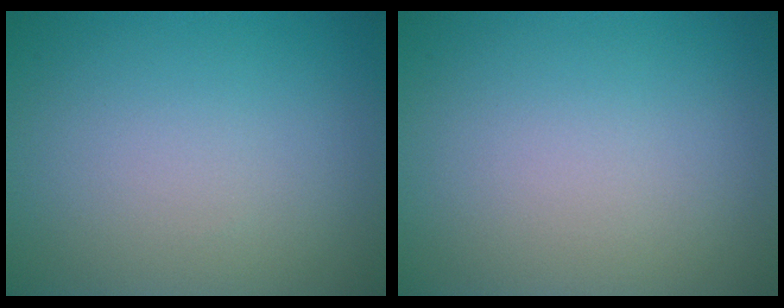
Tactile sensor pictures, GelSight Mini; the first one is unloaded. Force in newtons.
{"total": 0.0}